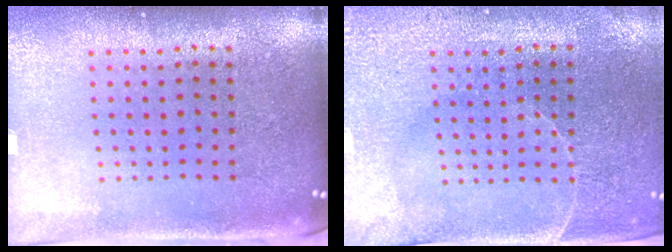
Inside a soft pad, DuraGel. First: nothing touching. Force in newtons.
{"total": 3.2, "press": 3.2, "slide": 0.1}